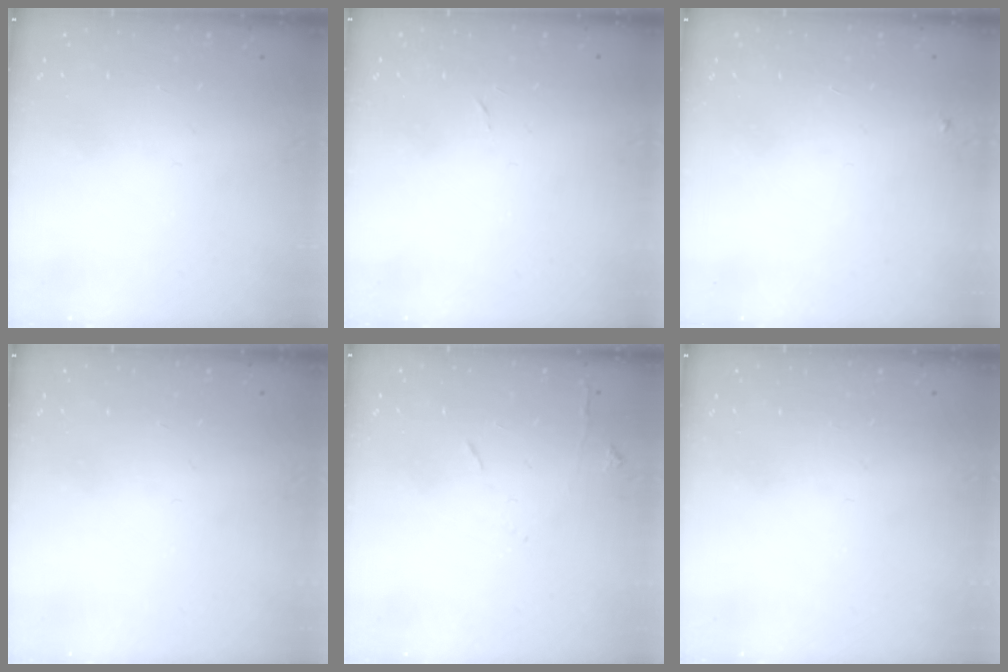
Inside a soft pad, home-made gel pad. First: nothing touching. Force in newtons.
{"total": 2.4, "press": 2.4, "slide": 0.4}
{"total": 2.7, "press": 2.7, "slide": 0.2}
{"total": 0.0}
{"total": 6.2, "press": 6.1, "slide": 0.8}
{"total": 0.0}